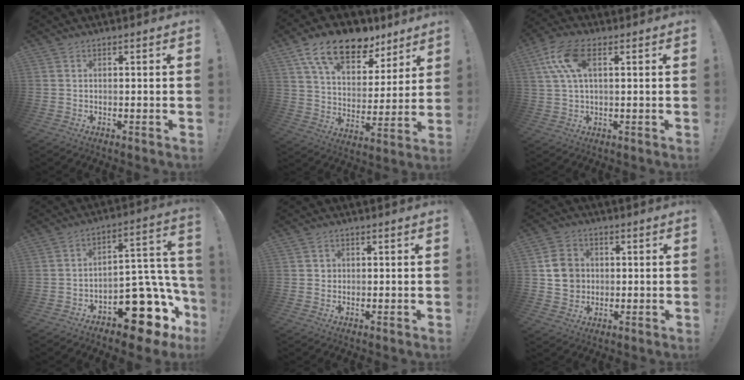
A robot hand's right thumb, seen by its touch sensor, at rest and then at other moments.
{"total": 17.6, "force": [11.3, 9.3, 9.7], "torque": [-0.159, -0.068, 0.203]}
{"total": 11.1, "force": [3.5, 5.2, 9.1], "torque": [-0.175, 0.000, 0.069]}
{"total": 17.2, "force": [-9.1, 8.6, 11.9], "torque": [-0.109, 0.048, -0.139]}
{"total": 1.7, "force": [0.3, 1.6, 0.2], "torque": [0.001, 0.001, 0.004]}
{"total": 9.5, "force": [0.8, 8.6, 4.0], "torque": [-0.046, 0.003, 0.023]}